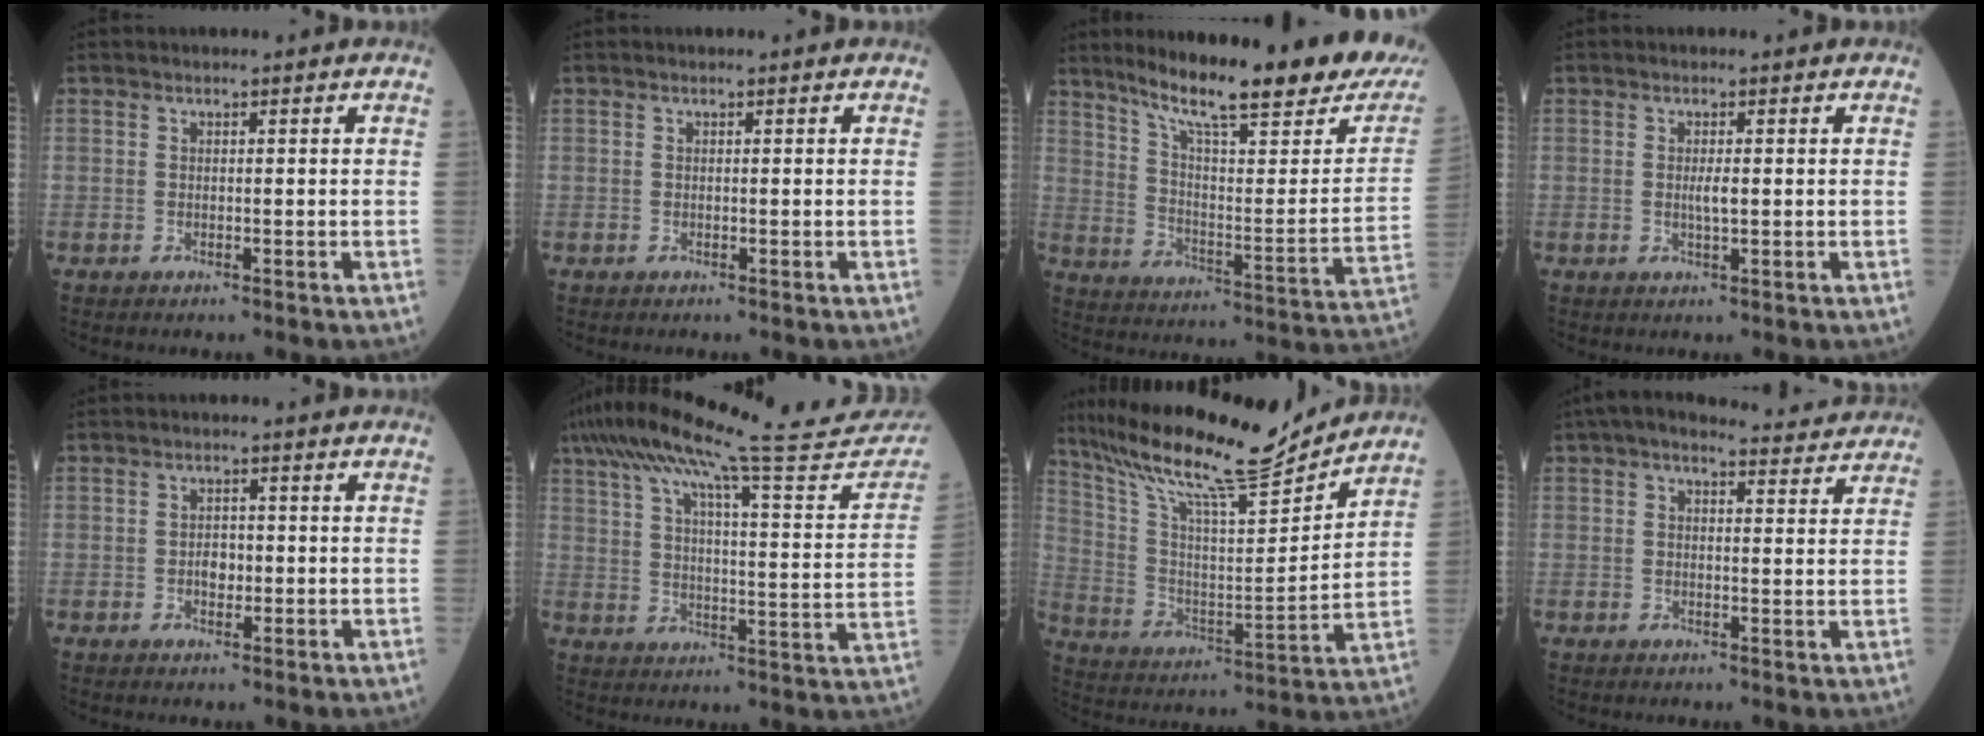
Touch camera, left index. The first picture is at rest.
{"total": 0.0}
{"total": 25.5, "force": [19.6, 2.8, 16.1], "torque": [-0.244, -0.053, 0.267]}
{"total": 1.6, "force": [-0.8, 0.0, 1.3], "torque": [-0.029, -0.008, -0.011]}
{"total": 2.2, "force": [-1.2, 1.3, 1.2], "torque": [-0.017, -0.002, -0.018]}
{"total": 27.3, "force": [24.0, 1.6, 12.9], "torque": [-0.214, -0.042, 0.318]}
{"total": 19.5, "force": [17.1, 1.4, 9.2], "torque": [-0.179, -0.011, 0.287]}
{"total": 8.0, "force": [7.2, 2.0, 2.9], "torque": [-0.040, 0.020, 0.080]}